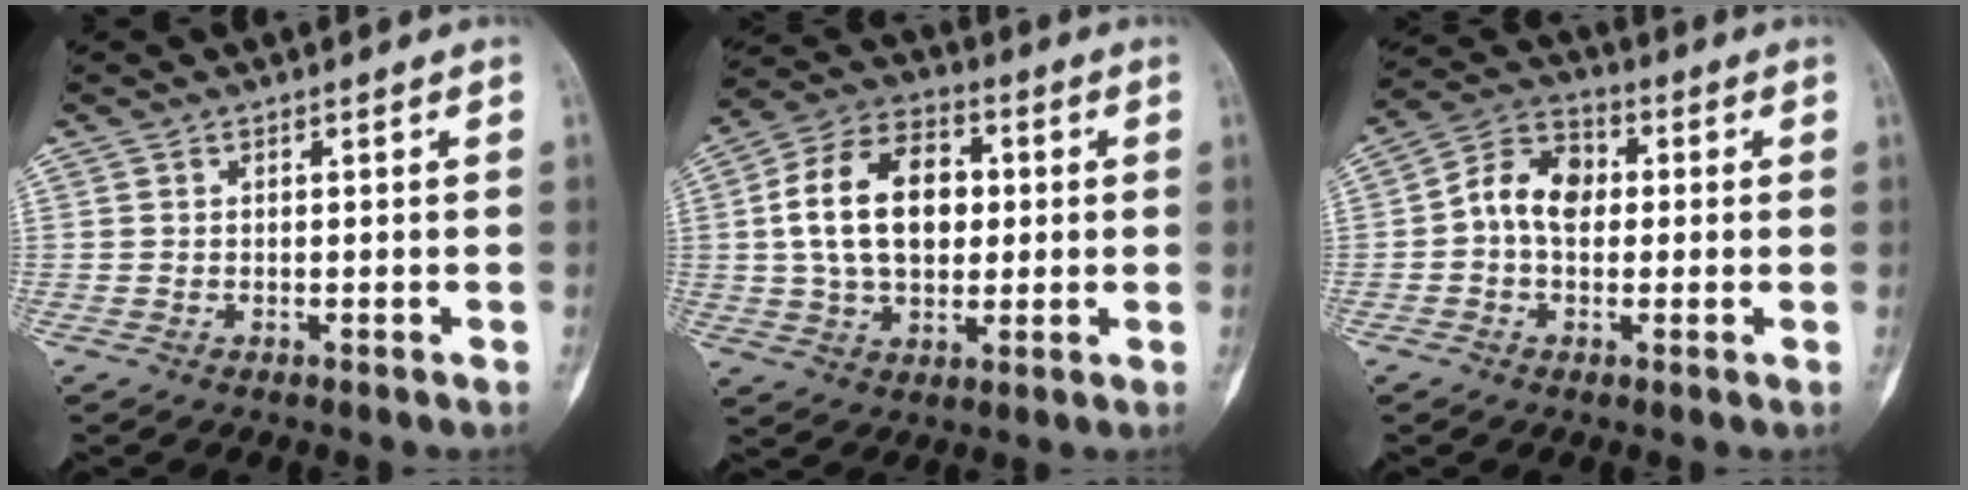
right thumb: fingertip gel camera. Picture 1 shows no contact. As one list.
[{"total": 16.2, "force": [1.7, 10.7, 12.0], "torque": [-0.189, 0.018, 0.025]}, {"total": 8.9, "force": [0.2, 6.4, 6.2], "torque": [-0.094, 0.026, -0.007]}]